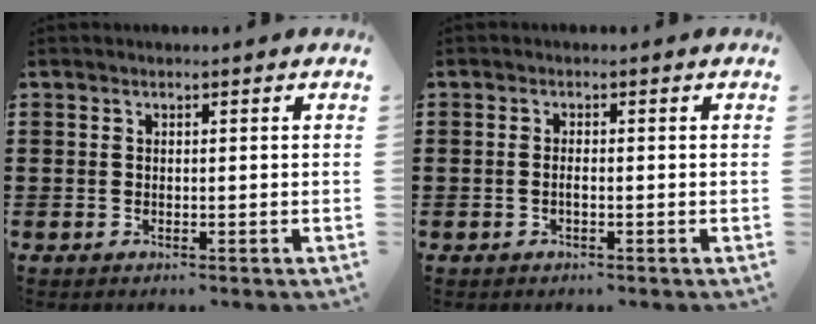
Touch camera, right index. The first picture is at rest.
{"total": 1.0, "force": [-0.4, 0.2, 0.9], "torque": [-0.018, -0.004, -0.006]}